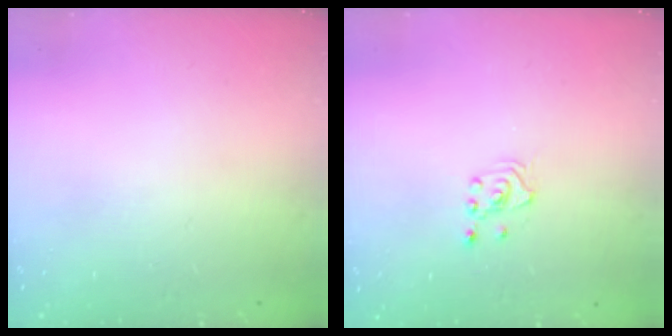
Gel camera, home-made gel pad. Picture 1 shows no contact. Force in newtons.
{"total": 2.1, "press": 2.1, "slide": 0.1}